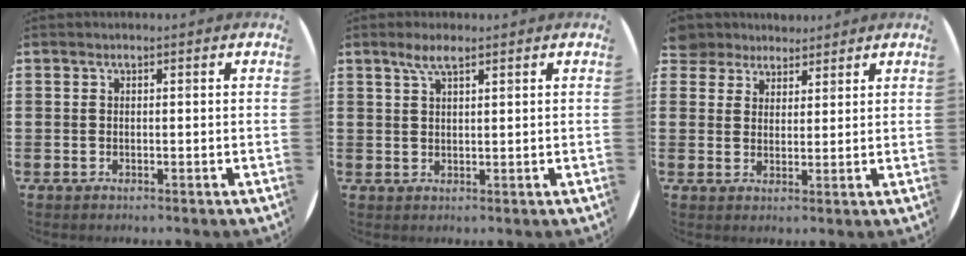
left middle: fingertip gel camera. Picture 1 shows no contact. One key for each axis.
{"total": 3.2, "fx": 2.1, "fy": 0.7, "fz": 2.3, "tx": -0.048, "ty": 0.007, "tz": 0.037}
{"total": 4.3, "fx": 3.9, "fy": 1.8, "fz": -0.3, "tx": -0.010, "ty": -0.002, "tz": 0.078}